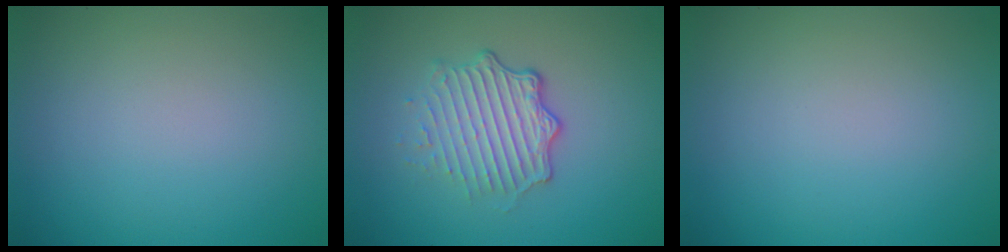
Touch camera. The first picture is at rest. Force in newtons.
{"total": 4.7, "press": 3.2, "slide": 3.4}
{"total": 0.0}